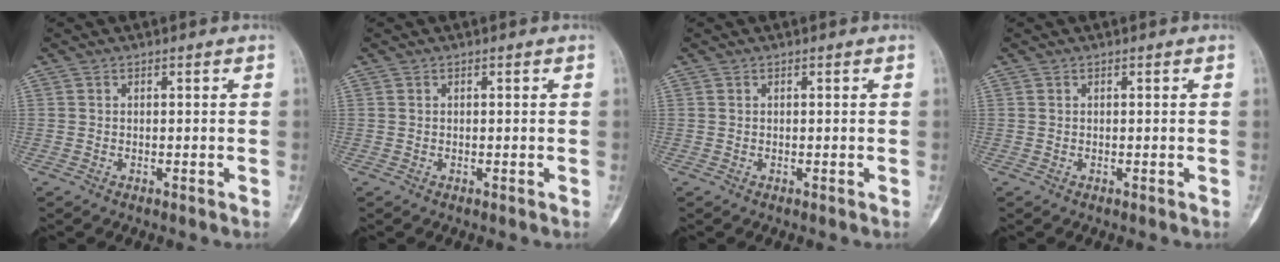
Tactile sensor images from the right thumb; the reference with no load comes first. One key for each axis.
{"total": 0.0}
{"total": 0.0}
{"total": 0.0}